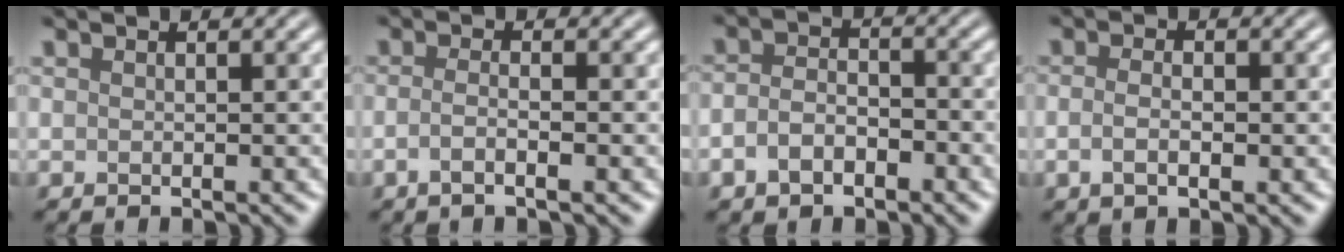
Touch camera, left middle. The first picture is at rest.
{"total": 2.0, "force": [-0.7, 0.7, 1.8], "torque": [-0.027, -0.003, -0.021]}
{"total": 3.1, "force": [-1.4, 1.8, 2.0], "torque": [-0.040, 0.000, -0.032]}
{"total": 2.2, "force": [-0.5, 1.1, 1.9], "torque": [-0.034, -0.006, -0.012]}